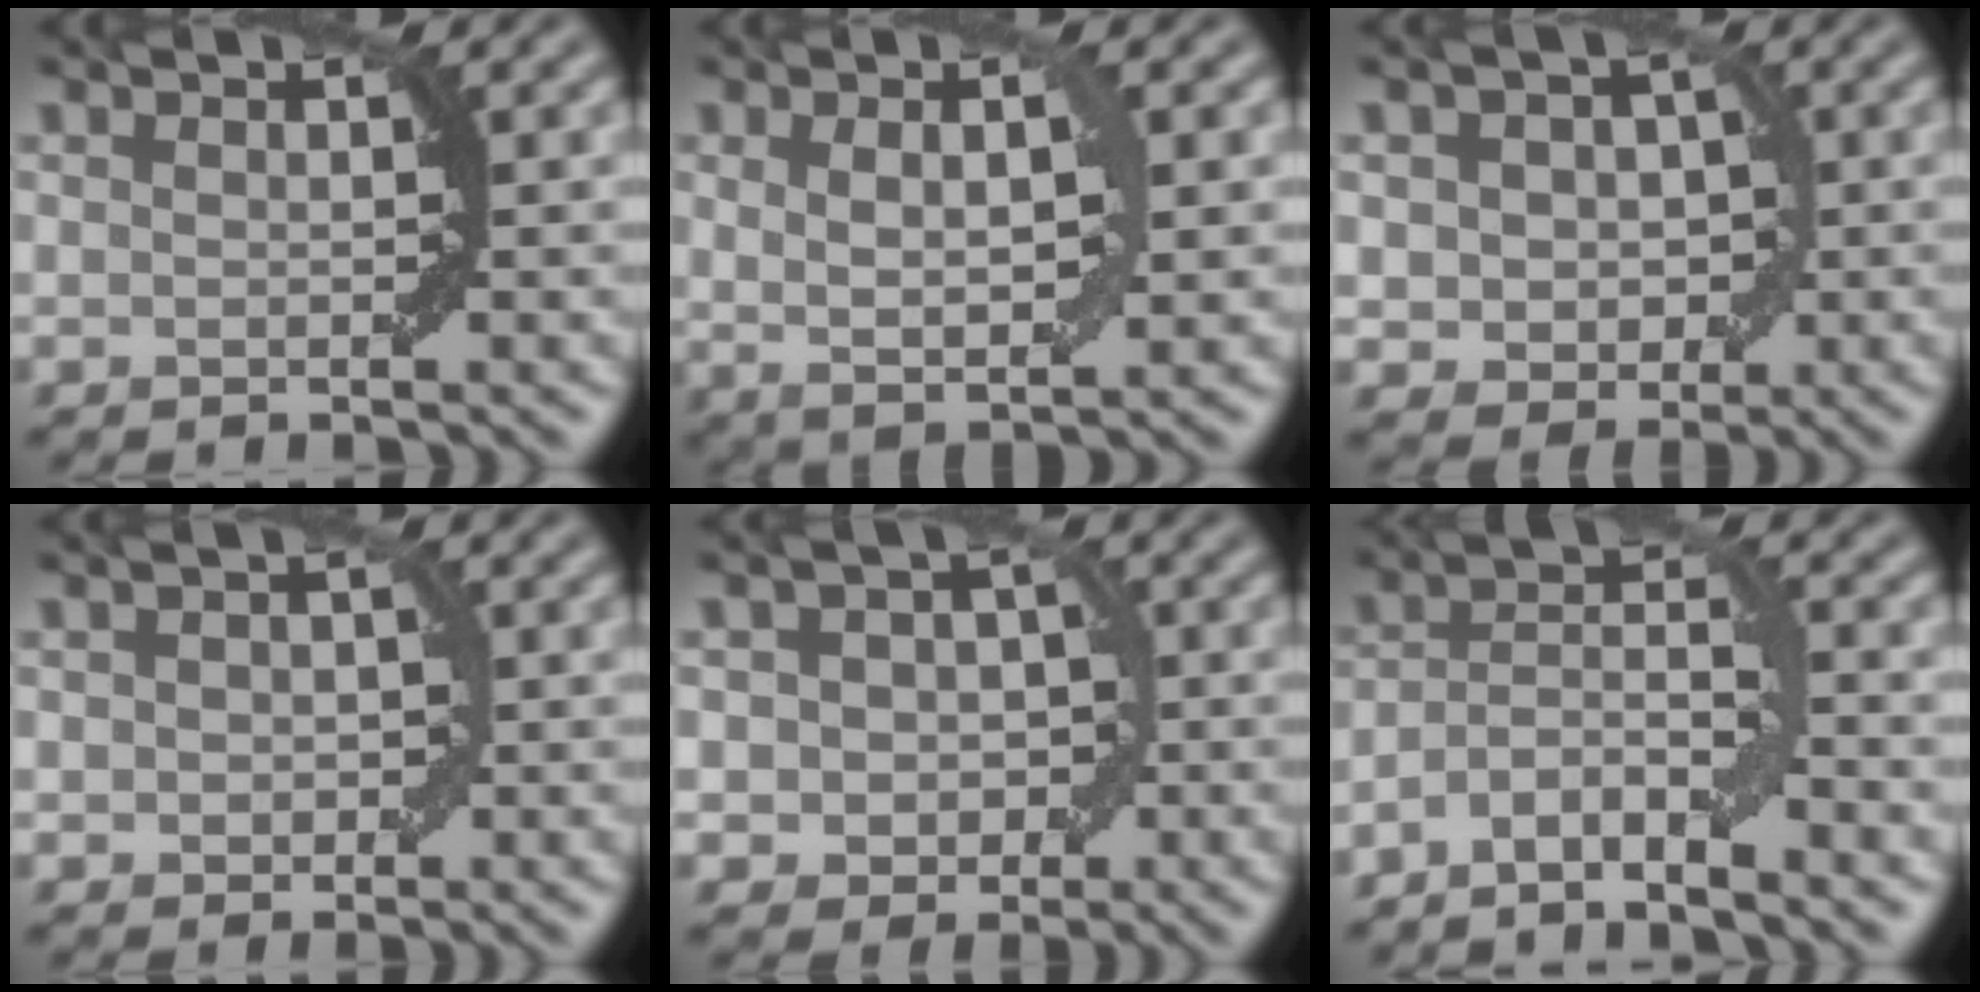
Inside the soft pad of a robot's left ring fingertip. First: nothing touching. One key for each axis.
{"total": 3.8, "fx": 0.8, "fy": 1.2, "fz": 3.5, "tx": -0.067, "ty": -0.003, "tz": 0.018}
{"total": 4.0, "fx": 0.3, "fy": 3.2, "fz": 2.3, "tx": -0.023, "ty": 0.008, "tz": -0.010}
{"total": 1.8, "fx": -0.1, "fy": 1.5, "fz": 1.0, "tx": -0.008, "ty": -0.001, "tz": -0.003}
{"total": 4.1, "fx": 0.0, "fy": 3.6, "fz": 1.9, "tx": -0.007, "ty": 0.016, "tz": -0.017}
{"total": 3.8, "fx": -2.9, "fy": 0.6, "fz": 2.3, "tx": -0.041, "ty": 0.007, "tz": -0.061}